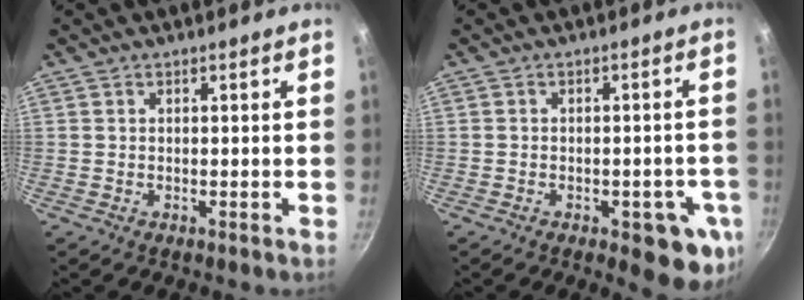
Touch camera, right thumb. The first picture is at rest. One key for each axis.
{"total": 10.0, "fx": -3.5, "fy": 4.4, "fz": 8.2, "tx": -0.059, "ty": 0.007, "tz": -0.040}